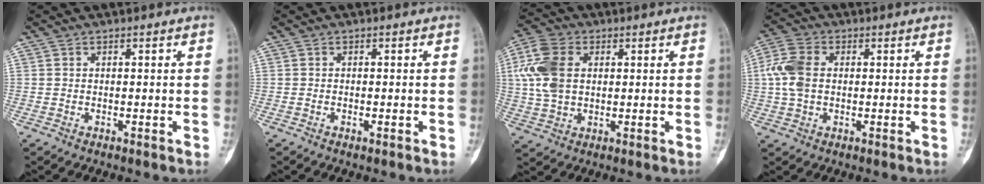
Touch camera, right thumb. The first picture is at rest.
{"total": 0.6, "force": [-0.3, 0.2, 0.5], "torque": [-0.009, 0.002, -0.005]}
{"total": 10.7, "force": [2.0, 7.3, 7.6], "torque": [-0.167, 0.010, 0.037]}
{"total": 8.0, "force": [0.6, 5.5, 5.8], "torque": [-0.138, 0.017, 0.008]}